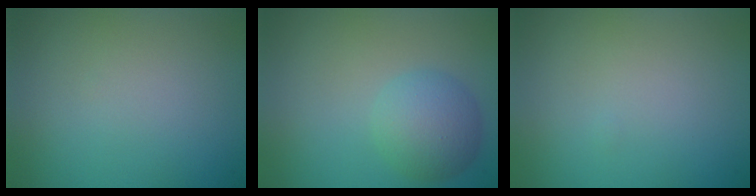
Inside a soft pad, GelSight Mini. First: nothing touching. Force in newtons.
{"total": 3.8, "press": 3.8, "slide": 0.1}
{"total": 0.0}